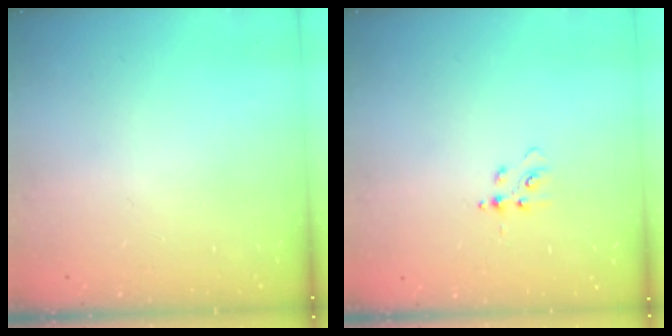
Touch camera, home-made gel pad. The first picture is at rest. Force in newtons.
{"total": 4.8, "press": 4.7, "slide": 1.1}